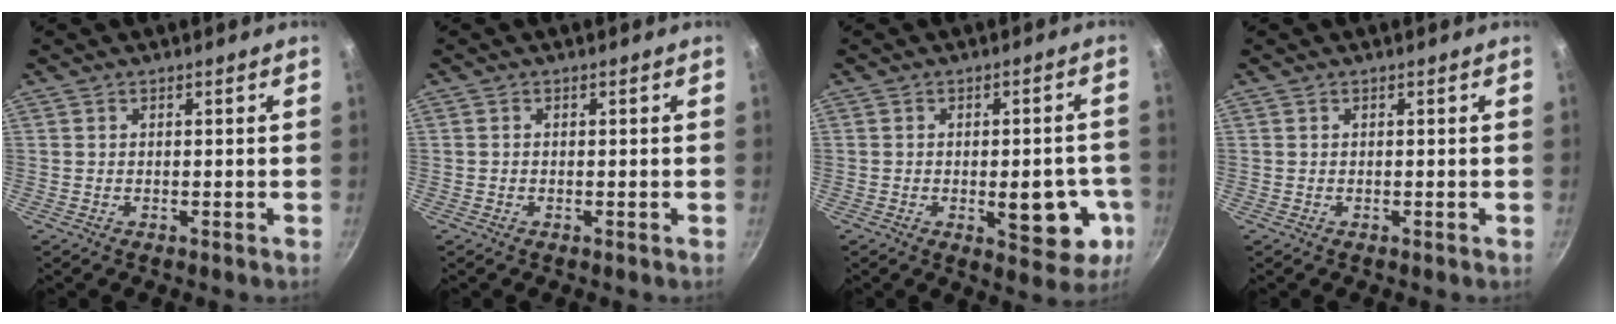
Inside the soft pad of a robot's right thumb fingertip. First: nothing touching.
{"total": 0.0}
{"total": 11.1, "force": [-2.9, 5.2, 9.4], "torque": [-0.085, 0.010, -0.031]}
{"total": 0.0}